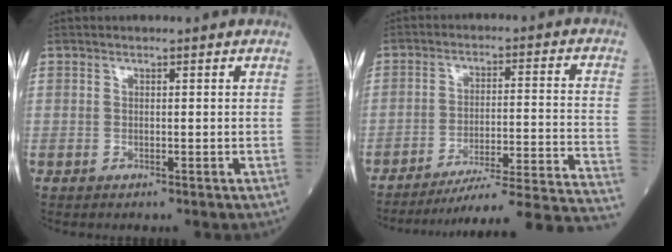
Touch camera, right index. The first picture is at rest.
{"total": 23.1, "force": [-21.2, -1.9, 9.0], "torque": [-0.055, -0.016, -0.285]}